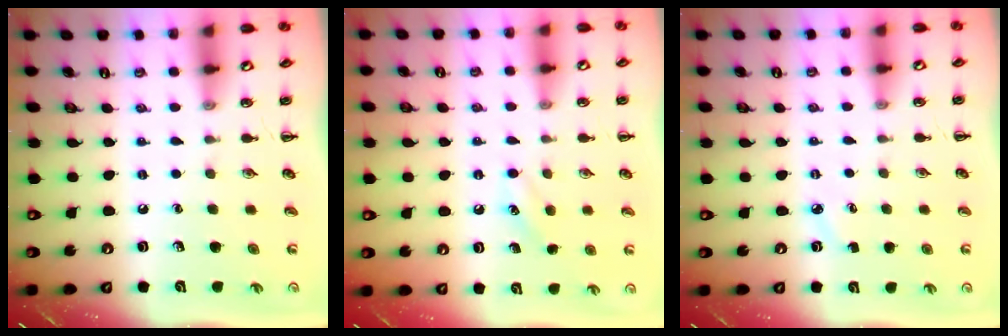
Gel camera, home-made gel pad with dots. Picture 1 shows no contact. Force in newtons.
{"total": 6.9, "press": 6.7, "slide": 1.8}
{"total": 2.0, "press": 1.9, "slide": 0.7}